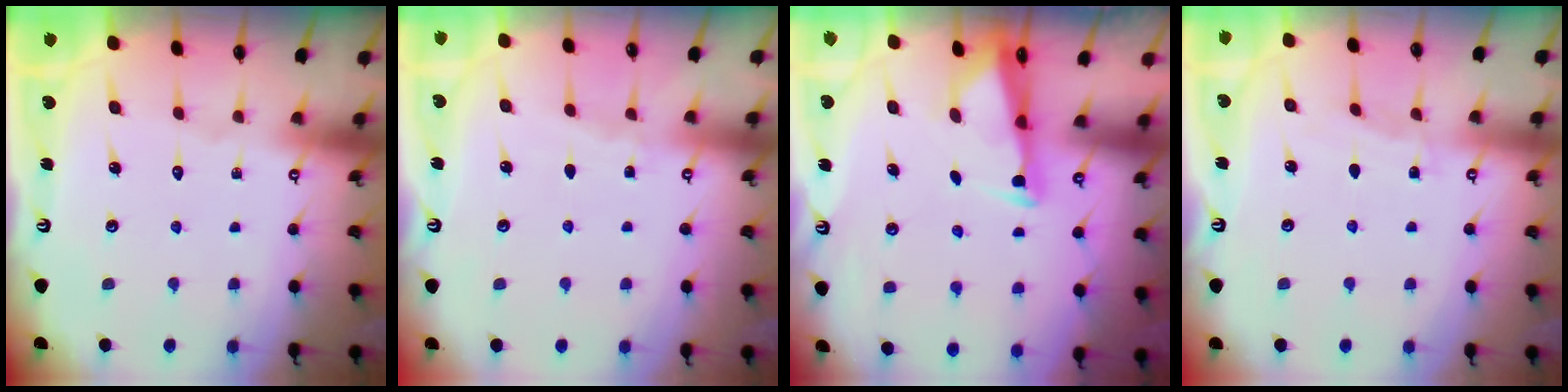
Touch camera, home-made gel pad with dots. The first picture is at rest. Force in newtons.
{"total": 3.4, "press": 3.3, "slide": 0.4}
{"total": 2.9, "press": 2.8, "slide": 0.8}
{"total": 3.1, "press": 3.1, "slide": 0.4}